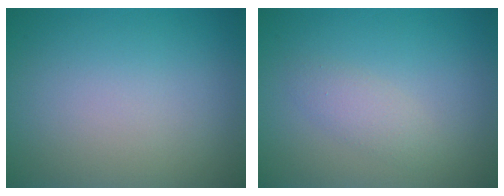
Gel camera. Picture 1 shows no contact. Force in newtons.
{"total": 1.6, "press": 1.6, "slide": 0.1}